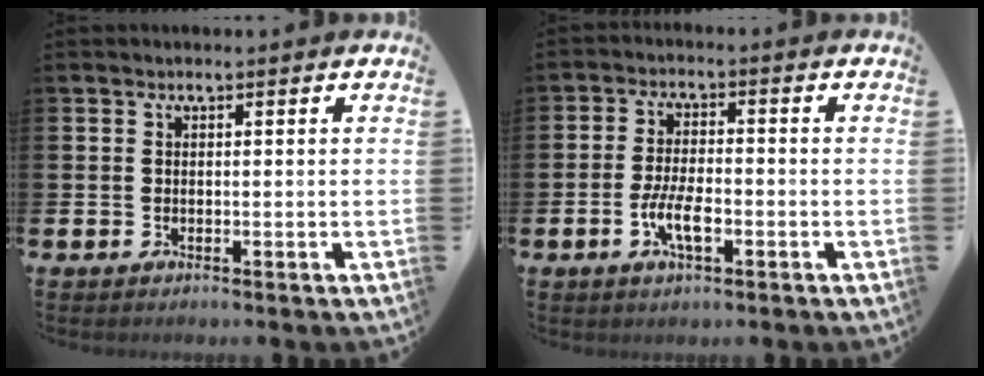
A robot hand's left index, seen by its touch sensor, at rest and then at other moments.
{"total": 4.9, "force": [-1.6, 1.8, 4.3], "torque": [-0.085, 0.001, -0.031]}